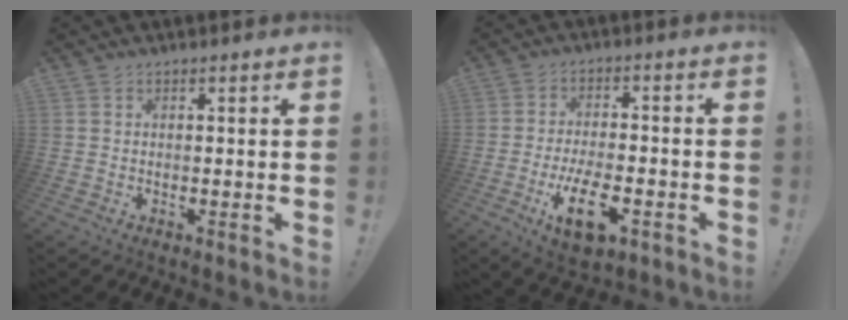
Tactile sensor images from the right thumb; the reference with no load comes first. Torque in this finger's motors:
{"motor_torque": [0.89, 0.49, 1.41, -1.36, 0.34]}